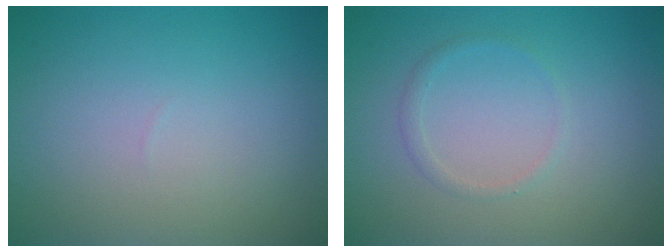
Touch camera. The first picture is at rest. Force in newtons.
{"total": 0.9, "press": 0.9, "slide": 0.1}